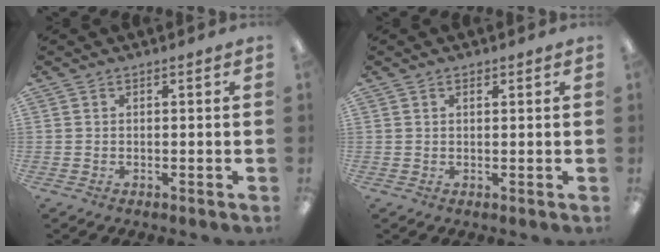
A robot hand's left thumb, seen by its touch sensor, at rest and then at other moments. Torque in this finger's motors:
{"motor_torque": [-0.06, -0.01, -0.10, -0.08, -0.01]}